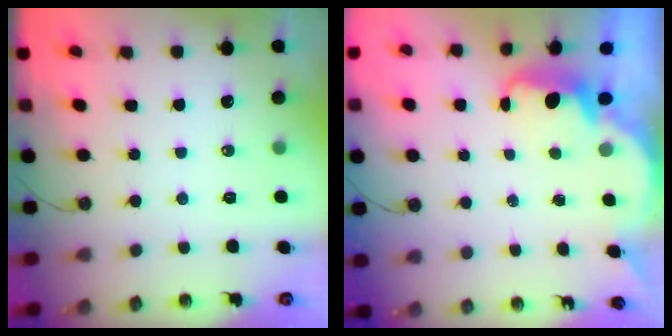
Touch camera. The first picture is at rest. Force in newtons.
{"total": 2.5, "press": 2.5, "slide": 0.6}